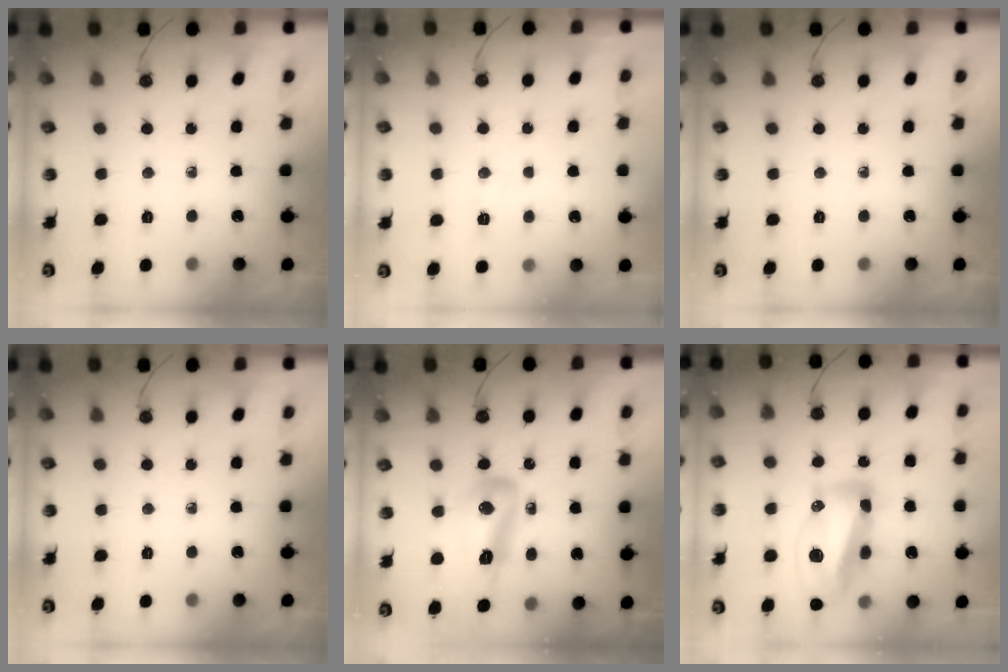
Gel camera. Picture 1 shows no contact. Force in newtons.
{"total": 5.9, "press": 4.2, "slide": 4.1}
{"total": 0.0}
{"total": 0.0}
{"total": 13.5, "press": 13.3, "slide": 2.1}
{"total": 18.1, "press": 18.0, "slide": 2.0}